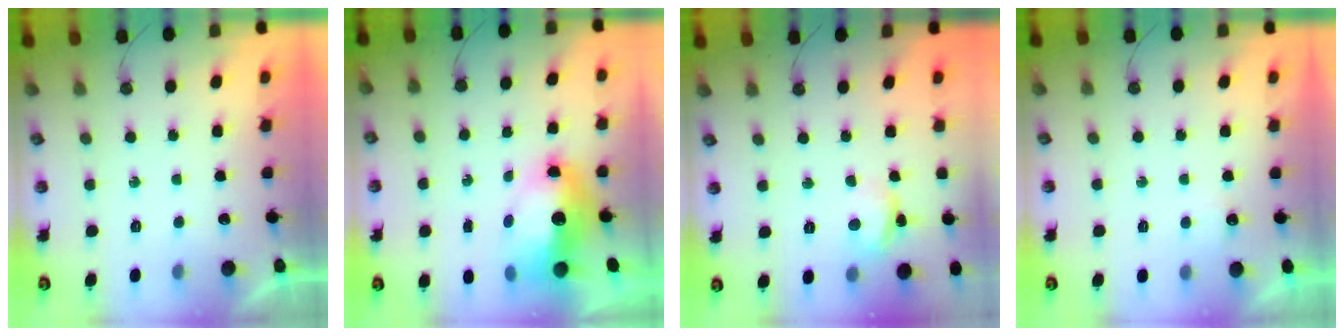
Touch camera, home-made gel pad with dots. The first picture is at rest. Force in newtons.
{"total": 12.3, "press": 12.2, "slide": 1.3}
{"total": 5.5, "press": 5.5, "slide": 0.5}
{"total": 2.7, "press": 2.6, "slide": 0.8}